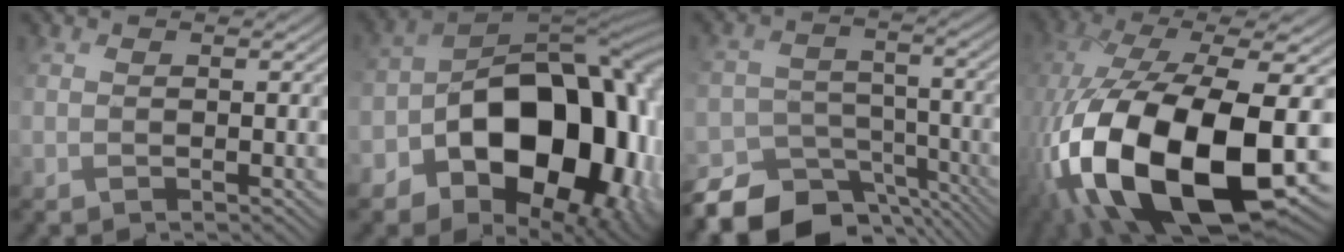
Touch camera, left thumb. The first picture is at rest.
{"total": 19.6, "force": [-5.4, 13.3, 13.4], "torque": [-0.191, -0.028, -0.069]}
{"total": 12.3, "force": [-9.8, 6.5, 3.4], "torque": [-0.082, -0.021, -0.145]}
{"total": 19.5, "force": [-6.6, 8.8, 16.2], "torque": [-0.354, -0.058, -0.085]}